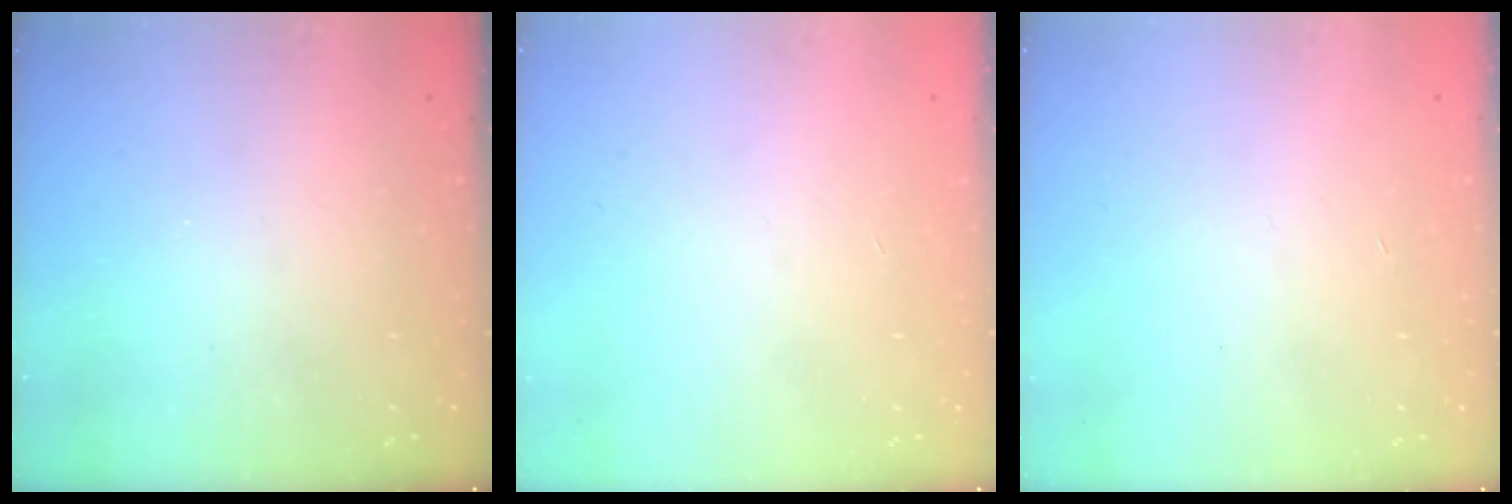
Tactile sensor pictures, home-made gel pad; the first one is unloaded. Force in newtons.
{"total": 0.0}
{"total": 0.0}